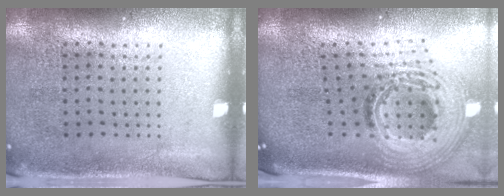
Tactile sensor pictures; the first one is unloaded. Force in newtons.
{"total": 2.6, "press": 1.9, "slide": 1.8}